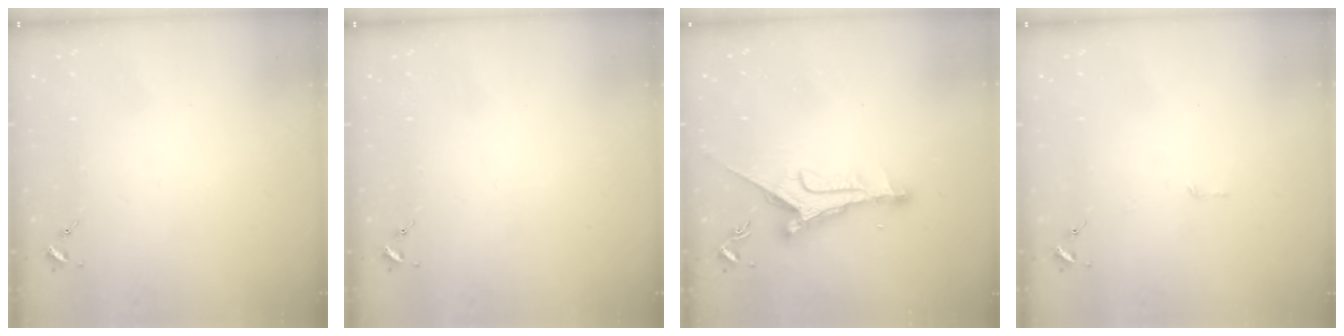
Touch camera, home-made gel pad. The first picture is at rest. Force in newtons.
{"total": 0.0}
{"total": 9.8, "press": 9.8, "slide": 0.1}
{"total": 2.8, "press": 2.8, "slide": 0.2}